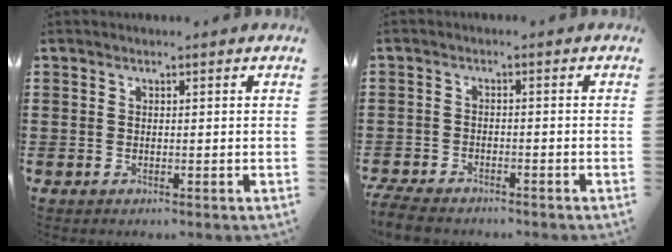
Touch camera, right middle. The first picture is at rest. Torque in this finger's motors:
{"motor_torque": [1.47, -0.67, 0.59, 0.21]}